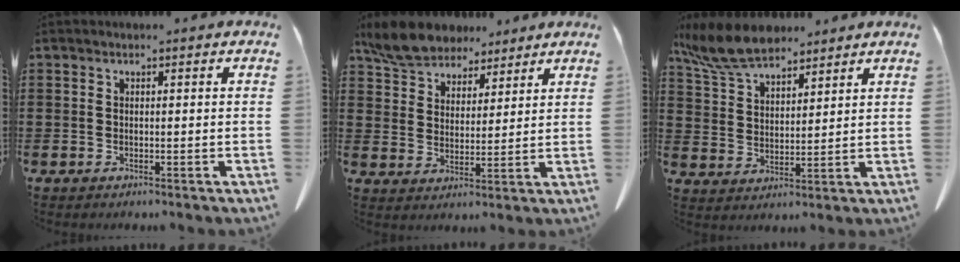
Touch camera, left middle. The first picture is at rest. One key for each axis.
{"total": 7.0, "fx": 6.3, "fy": 2.6, "fz": 1.6, "tx": -0.061, "ty": -0.012, "tz": 0.120}
{"total": 8.5, "fx": 7.3, "fy": 2.5, "fz": 3.7, "tx": -0.097, "ty": -0.014, "tz": 0.139}